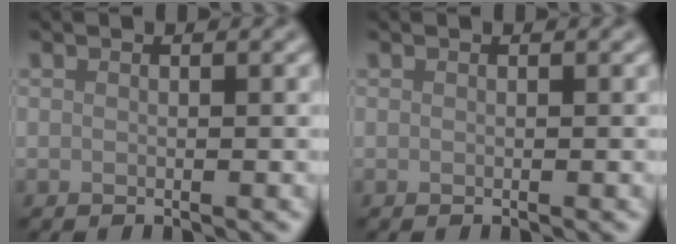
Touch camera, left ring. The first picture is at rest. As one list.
[{"total": 0.0}]